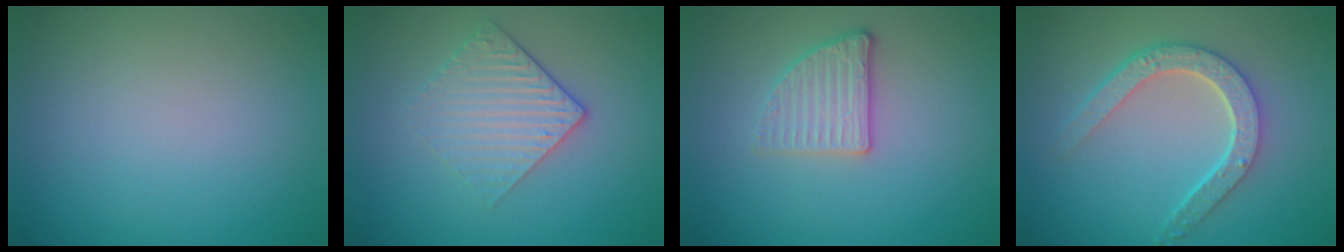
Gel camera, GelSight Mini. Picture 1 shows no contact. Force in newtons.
{"total": 3.1, "press": 2.6, "slide": 1.7}
{"total": 2.6, "press": 2.3, "slide": 1.3}
{"total": 4.6, "press": 3.5, "slide": 2.9}